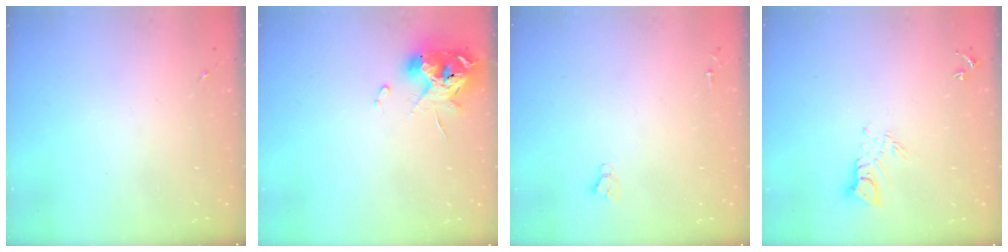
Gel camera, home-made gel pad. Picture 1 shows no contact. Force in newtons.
{"total": 14.0, "press": 13.9, "slide": 1.7}
{"total": 2.7, "press": 2.7, "slide": 0.0}
{"total": 5.7, "press": 5.7, "slide": 0.5}